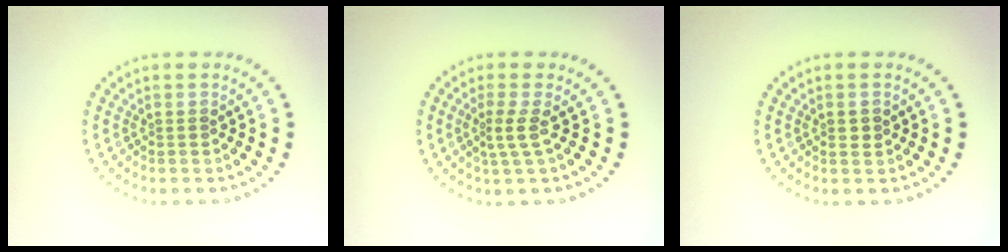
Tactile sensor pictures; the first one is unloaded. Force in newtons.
{"total": 1.9, "press": 1.3, "slide": 1.3}
{"total": 0.9, "press": 0.9, "slide": 0.2}